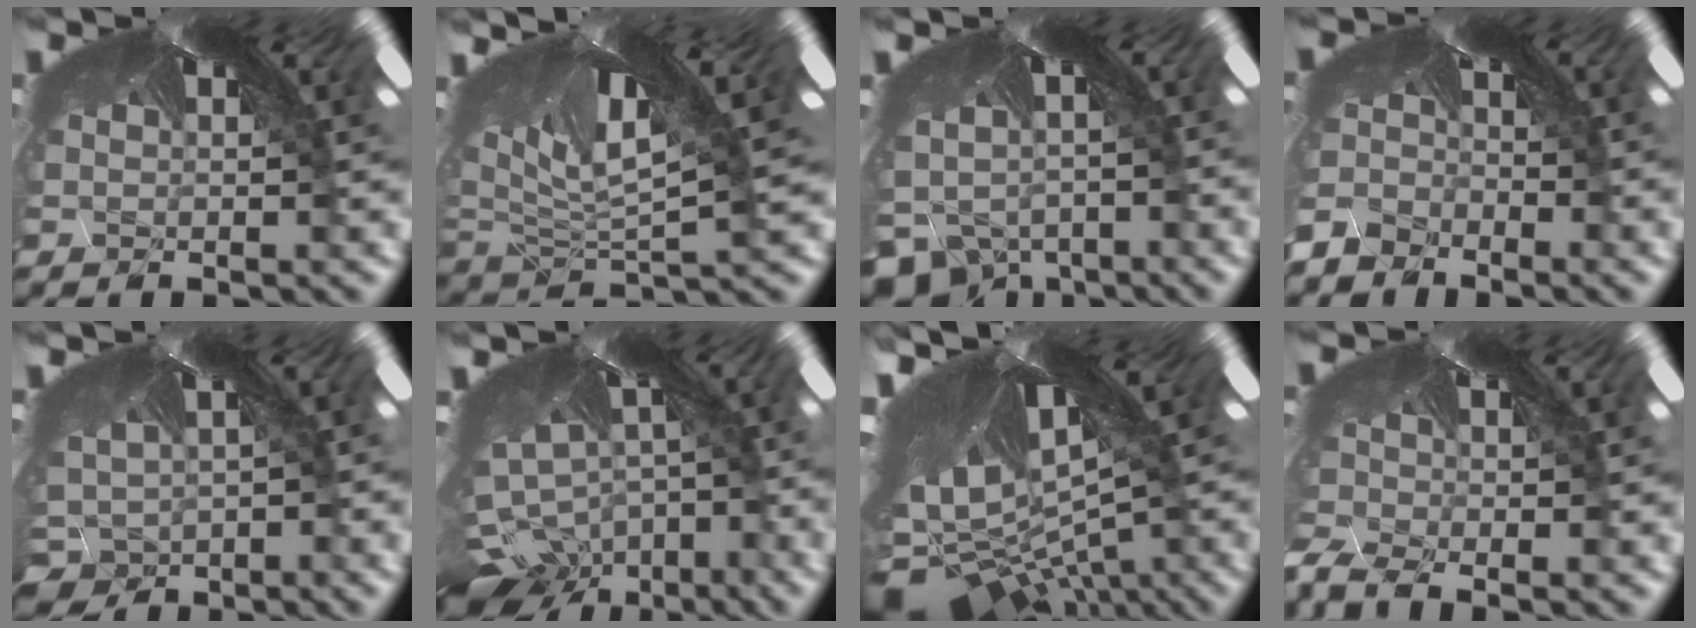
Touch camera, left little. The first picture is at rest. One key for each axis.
{"total": 3.6, "fx": -3.2, "fy": 0.8, "fz": 1.2, "tx": -0.071, "ty": -0.053, "tz": -0.023}
{"total": 8.0, "fx": -7.5, "fy": 2.8, "fz": -0.5, "tx": -0.024, "ty": -0.082, "tz": -0.083}
{"total": 8.5, "fx": -8.4, "fy": 1.5, "fz": 0.5, "tx": -0.032, "ty": -0.046, "tz": -0.126}
{"total": 5.2, "fx": -5.0, "fy": 1.1, "fz": -0.8, "tx": -0.024, "ty": -0.063, "tz": -0.037}
{"total": 10.4, "fx": -10.2, "fy": 1.9, "fz": -0.2, "tx": -0.003, "ty": -0.080, "tz": -0.144}
{"total": 8.3, "fx": -8.0, "fy": 1.5, "fz": 1.5, "tx": -0.066, "ty": -0.118, "tz": -0.086}
{"total": 7.5, "fx": -7.3, "fy": 0.7, "fz": 1.3, "tx": -0.046, "ty": -0.087, "tz": -0.085}